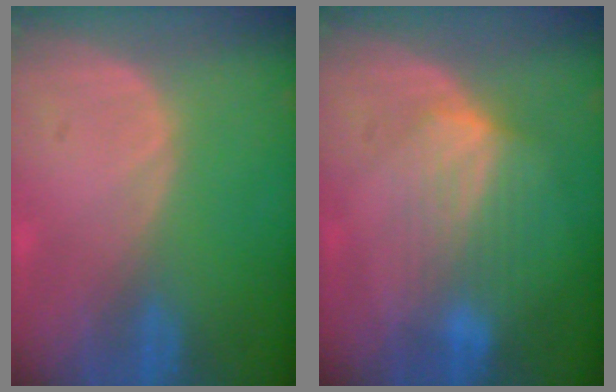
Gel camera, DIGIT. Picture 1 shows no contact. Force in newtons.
{"total": 7.1, "press": 6.4, "slide": 3.1}